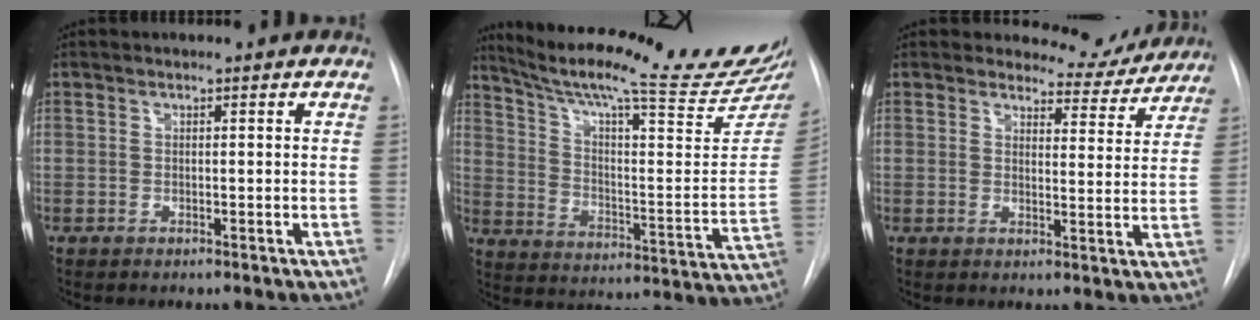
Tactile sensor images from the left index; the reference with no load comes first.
{"total": 27.2, "force": [23.5, 1.6, 13.7], "torque": [-0.218, -0.069, 0.322]}
{"total": 6.5, "force": [6.2, 1.9, -0.5], "torque": [0.018, -0.024, 0.066]}